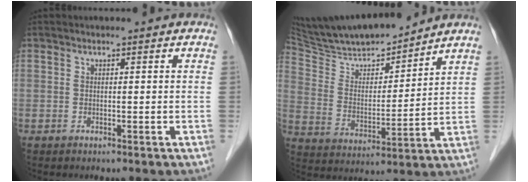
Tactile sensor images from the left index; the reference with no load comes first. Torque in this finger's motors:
{"motor_torque": [-0.57, -0.96, 0.16, 0.04]}